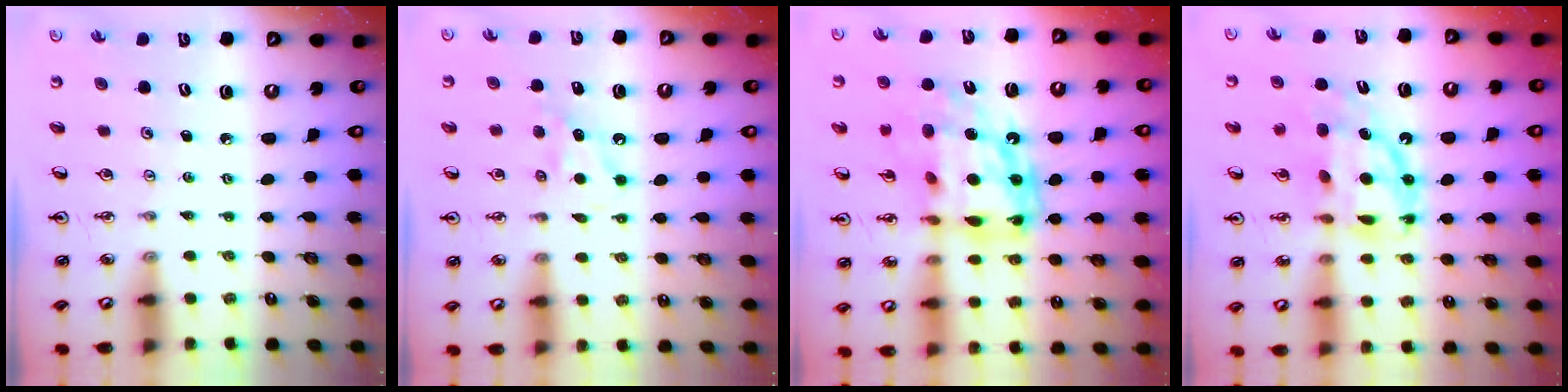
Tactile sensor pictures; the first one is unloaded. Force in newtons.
{"total": 5.3, "press": 5.2, "slide": 0.8}
{"total": 17.5, "press": 17.4, "slide": 1.7}
{"total": 12.3, "press": 12.3, "slide": 1.1}